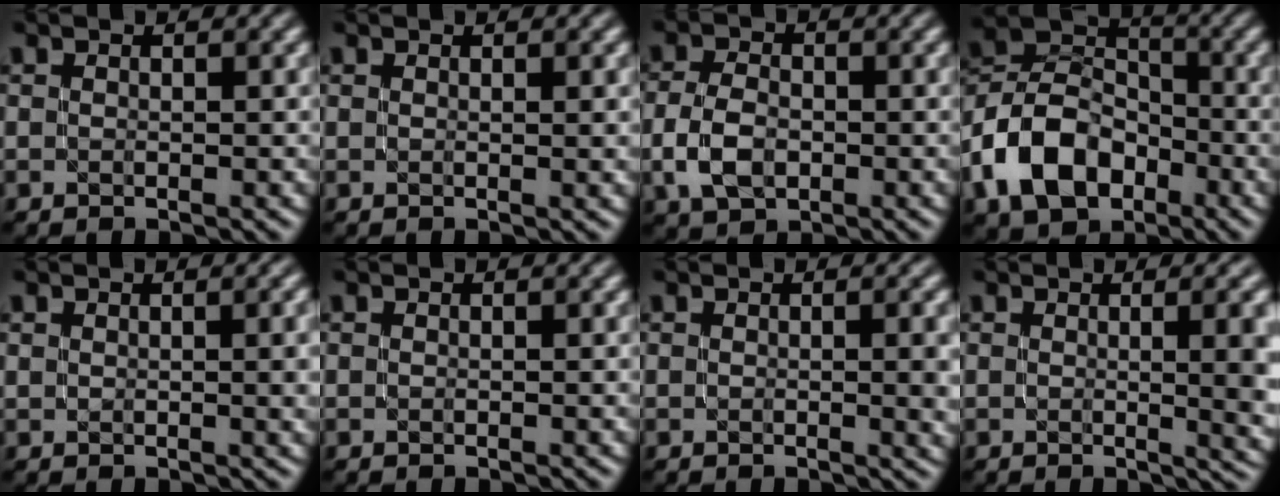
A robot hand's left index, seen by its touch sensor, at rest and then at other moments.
{"total": 0.7, "force": [0.3, 0.0, 0.7], "torque": [-0.009, 0.000, 0.006]}
{"total": 4.0, "force": [-1.1, 2.6, 2.8], "torque": [-0.064, -0.001, -0.024]}
{"total": 9.5, "force": [-4.1, 6.6, 5.4], "torque": [-0.106, 0.010, -0.095]}
{"total": 2.8, "force": [0.8, 1.0, 2.5], "torque": [-0.033, 0.003, 0.016]}
{"total": 0.0}
{"total": 2.4, "force": [0.1, 0.5, 2.3], "torque": [-0.032, -0.002, 0.003]}
{"total": 6.8, "force": [0.6, 2.6, 6.3], "torque": [-0.042, 0.001, 0.016]}